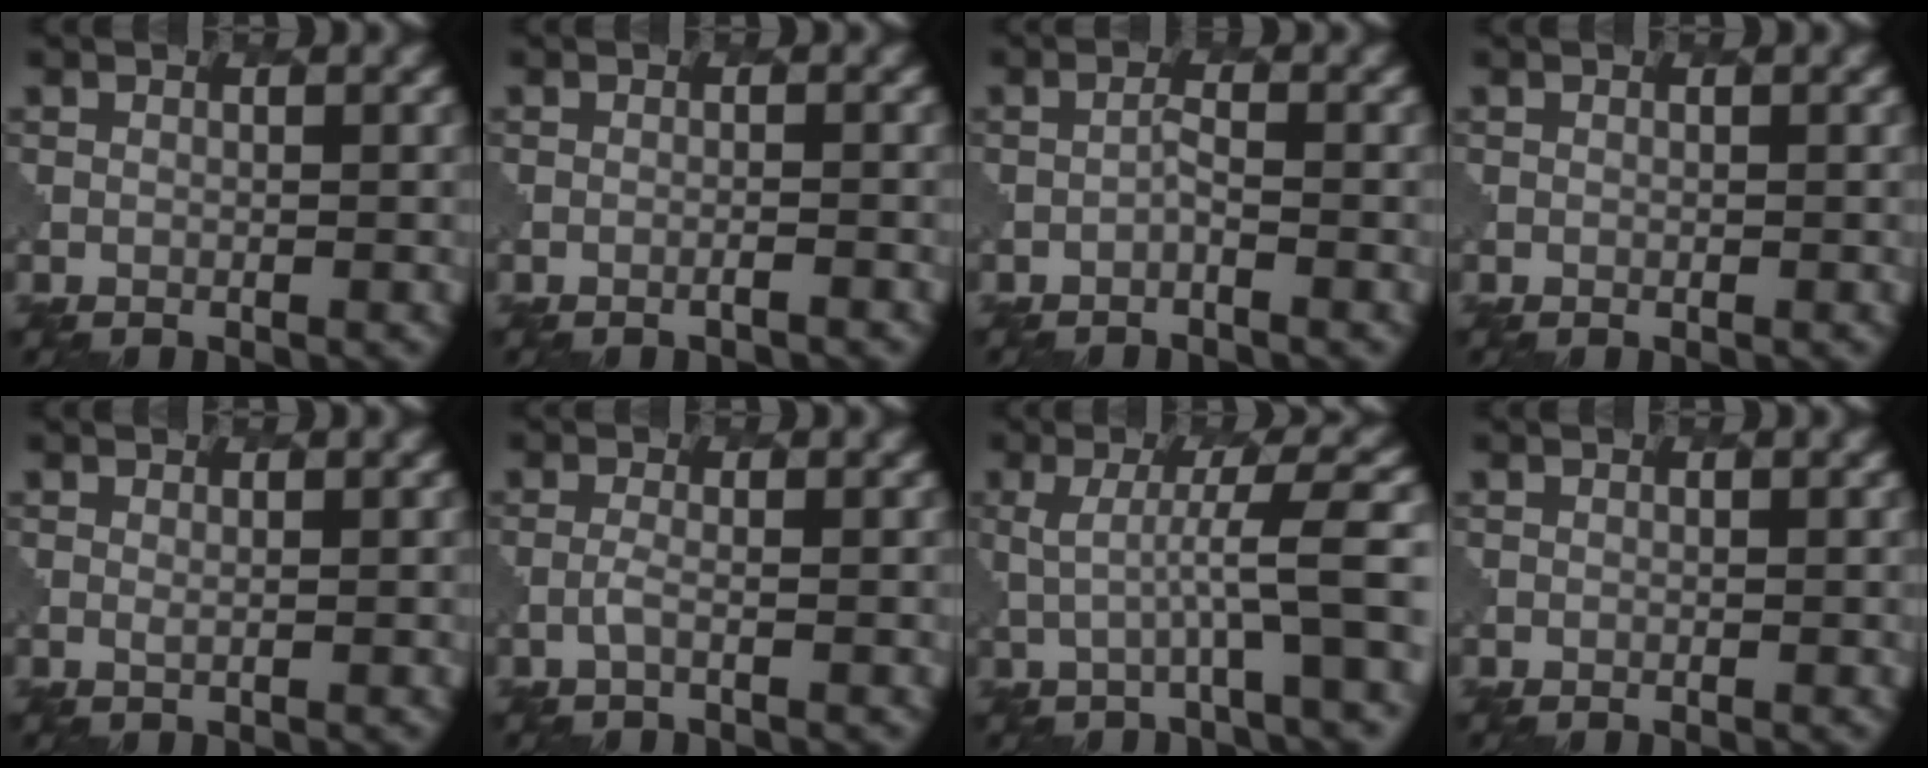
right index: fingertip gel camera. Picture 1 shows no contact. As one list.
[{"total": 0.8, "force": [-0.5, 0.1, 0.7], "torque": [-0.001, 0.001, -0.014]}, {"total": 0.6, "force": [-0.3, -0.1, 0.5], "torque": [-0.011, 0.006, -0.007]}, {"total": 0.0}, {"total": 0.7, "force": [0.5, 0.2, 0.4], "torque": [-0.006, -0.001, 0.010]}, {"total": 1.0, "force": [-0.3, 0.2, 0.9], "torque": [-0.015, 0.001, -0.014]}, {"total": 6.0, "force": [0.4, 0.7, 5.9], "torque": [-0.096, 0.011, 0.010]}, {"total": 0.0}]